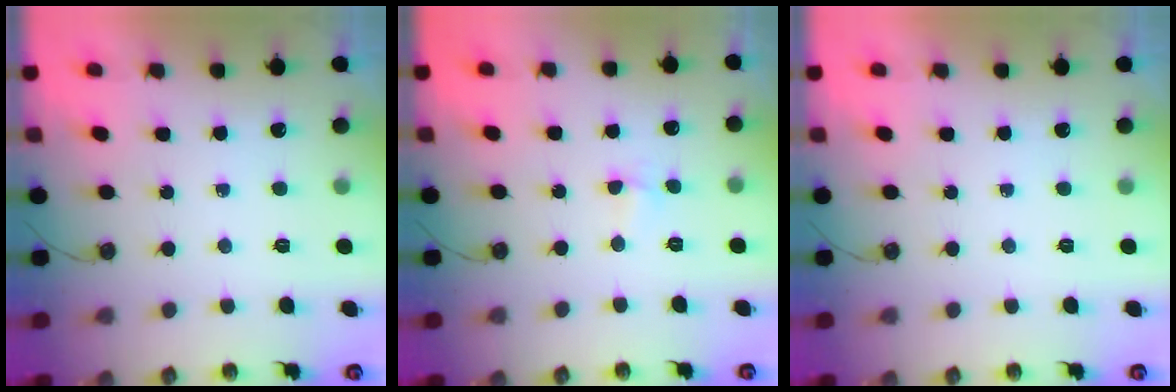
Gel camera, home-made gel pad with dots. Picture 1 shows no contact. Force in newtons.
{"total": 2.7, "press": 2.0, "slide": 1.8}
{"total": 0.0}